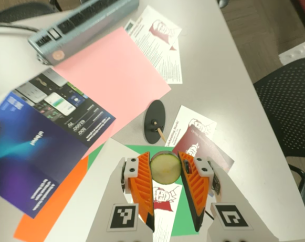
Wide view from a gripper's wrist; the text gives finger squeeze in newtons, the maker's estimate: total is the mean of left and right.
{"total": 10.9, "left": 10.9, "right": 11.0}